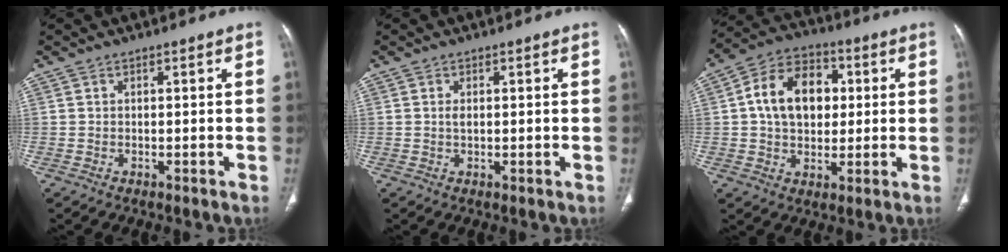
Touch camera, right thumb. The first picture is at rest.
{"total": 1.2, "force": [0.2, 0.5, 1.0], "torque": [-0.023, -0.002, 0.004]}
{"total": 13.9, "force": [2.1, 9.8, 9.7], "torque": [-0.133, 0.013, 0.026]}